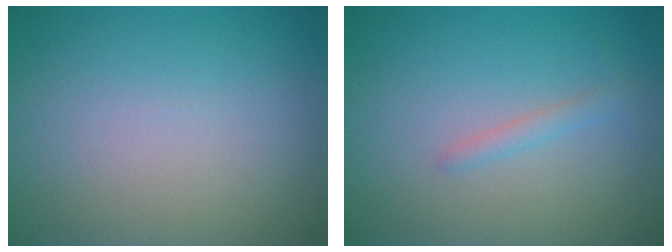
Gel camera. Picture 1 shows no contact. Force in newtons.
{"total": 1.1, "press": 1.1, "slide": 0.1}